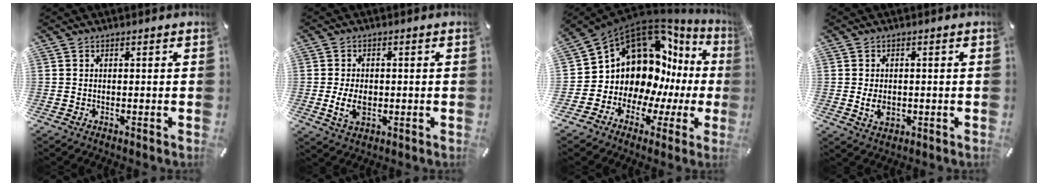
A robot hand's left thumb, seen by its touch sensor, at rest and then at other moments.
{"total": 6.6, "force": [-0.9, 4.5, 4.7], "torque": [-0.100, -0.003, -0.018]}
{"total": 13.8, "force": [4.9, 10.9, 6.9], "torque": [-0.122, -0.084, 0.096]}
{"total": 4.5, "force": [-0.8, 3.3, 2.9], "torque": [-0.062, -0.005, -0.019]}